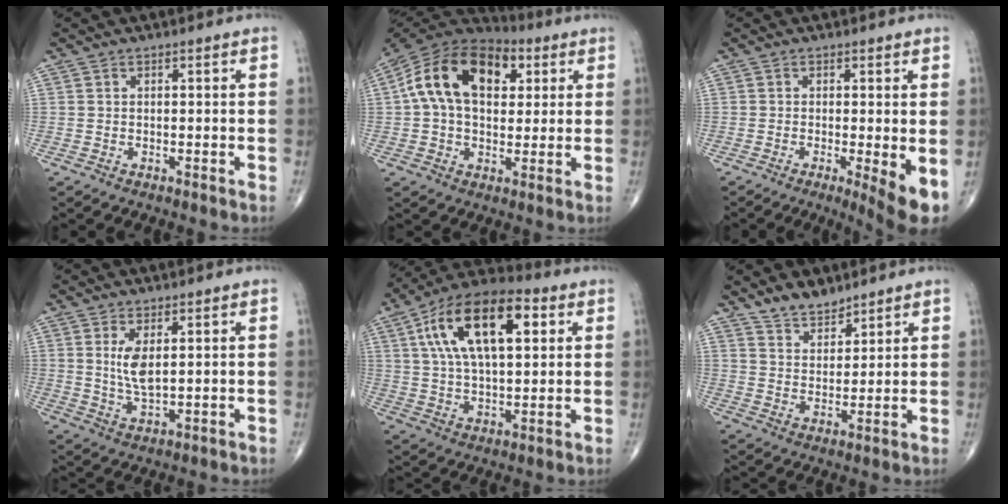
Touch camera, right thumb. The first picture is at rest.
{"total": 19.3, "force": [4.9, 12.2, 14.1], "torque": [-0.236, 0.019, 0.071]}
{"total": 6.3, "force": [-1.4, 1.2, 6.0], "torque": [-0.094, -0.020, -0.025]}
{"total": 5.2, "force": [1.4, 2.0, 4.6], "torque": [-0.091, -0.017, 0.034]}
{"total": 19.6, "force": [6.2, 9.2, 16.1], "torque": [-0.269, 0.009, 0.098]}
{"total": 6.2, "force": [5.2, 2.8, 2.0], "torque": [-0.009, -0.040, 0.098]}